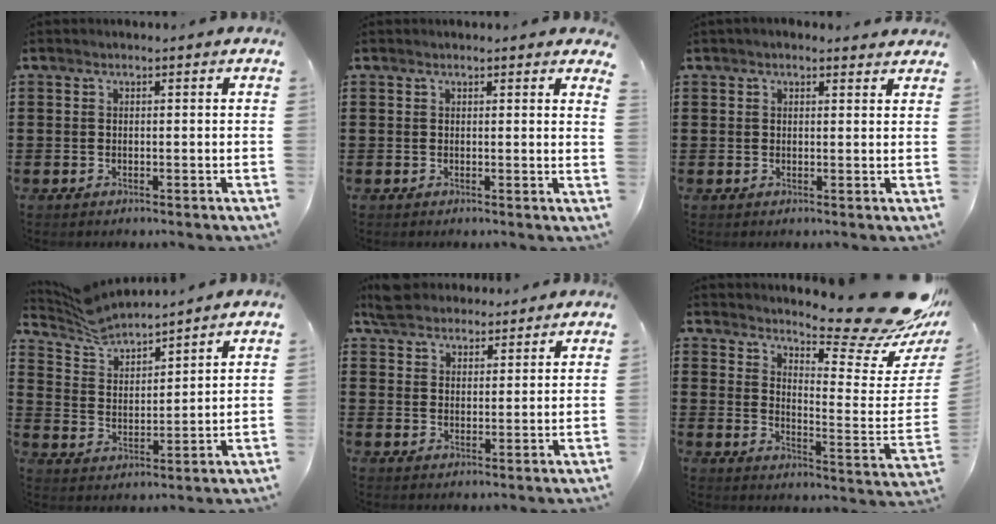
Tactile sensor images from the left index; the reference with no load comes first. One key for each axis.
{"total": 0.9, "fx": 0.9, "fy": 0.0, "fz": 0.3, "tx": -0.001, "ty": -0.004, "tz": 0.014}
{"total": 1.5, "fx": 1.3, "fy": 0.6, "fz": 0.4, "tx": -0.012, "ty": 0.004, "tz": 0.025}
{"total": 5.8, "fx": 5.7, "fy": 0.8, "fz": 1.0, "tx": -0.046, "ty": -0.026, "tz": 0.101}
{"total": 4.8, "fx": 4.5, "fy": 1.8, "fz": 0.3, "tx": -0.025, "ty": -0.002, "tz": 0.086}
{"total": 12.8, "fx": 11.4, "fy": 0.4, "fz": 5.8, "tx": -0.094, "ty": -0.101, "tz": 0.186}